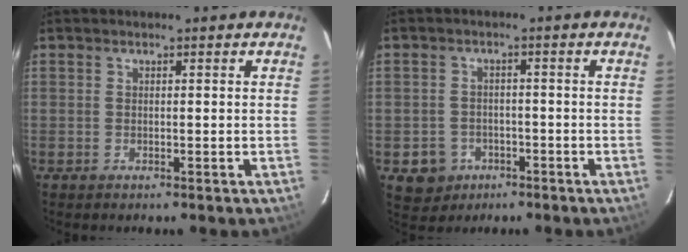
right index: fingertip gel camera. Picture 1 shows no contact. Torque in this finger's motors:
{"motor_torque": [-0.19, -0.14, -0.62, -0.21]}